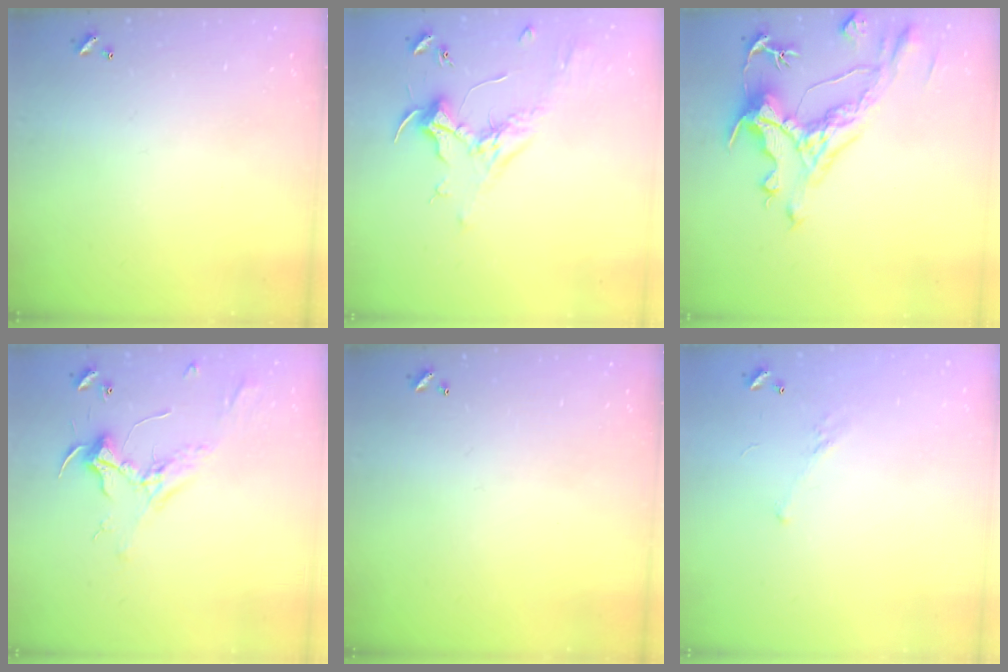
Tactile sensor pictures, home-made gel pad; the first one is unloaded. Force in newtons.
{"total": 2.0, "press": 1.9, "slide": 0.7}
{"total": 4.6, "press": 4.2, "slide": 1.8}
{"total": 2.3, "press": 2.2, "slide": 0.7}
{"total": 0.0}
{"total": 5.0, "press": 4.9, "slide": 0.8}